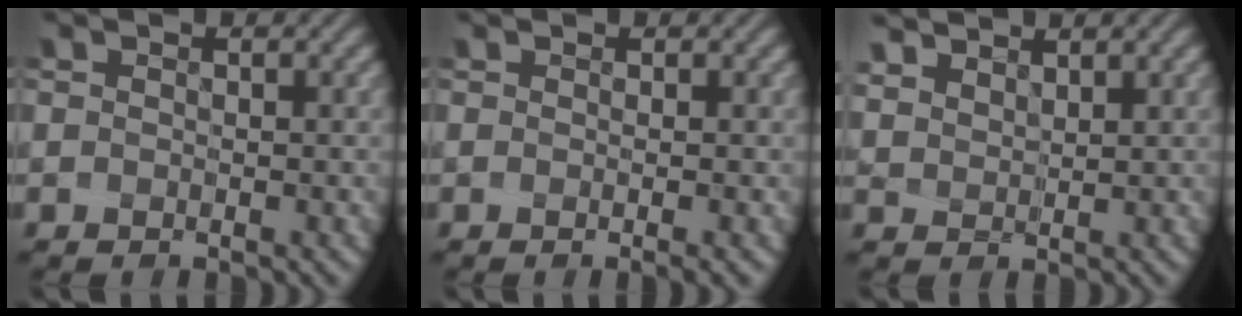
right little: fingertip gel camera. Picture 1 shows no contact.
{"total": 1.3, "force": [-0.3, 0.2, 1.3], "torque": [-0.015, -0.003, 0.000]}
{"total": 3.9, "force": [2.8, 2.3, 1.4], "torque": [-0.057, 0.021, 0.051]}